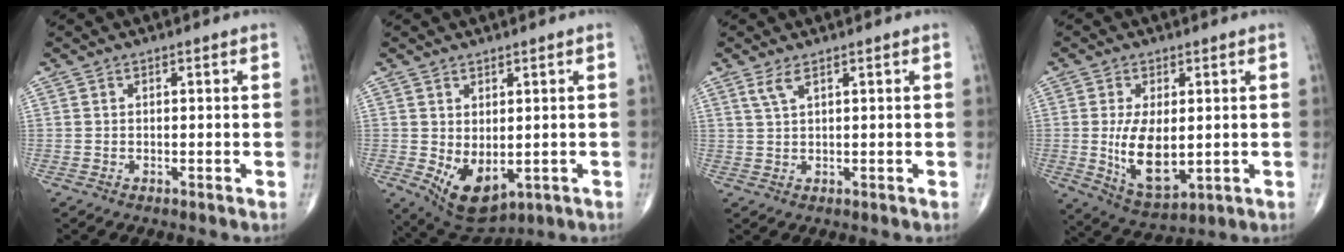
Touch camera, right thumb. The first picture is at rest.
{"total": 8.3, "force": [-1.0, 4.7, 6.8], "torque": [-0.100, -0.008, 0.009]}
{"total": 2.2, "force": [1.3, 0.4, 1.7], "torque": [-0.043, -0.001, 0.034]}
{"total": 10.6, "force": [-0.2, 5.3, 9.2], "torque": [-0.159, -0.020, 0.015]}